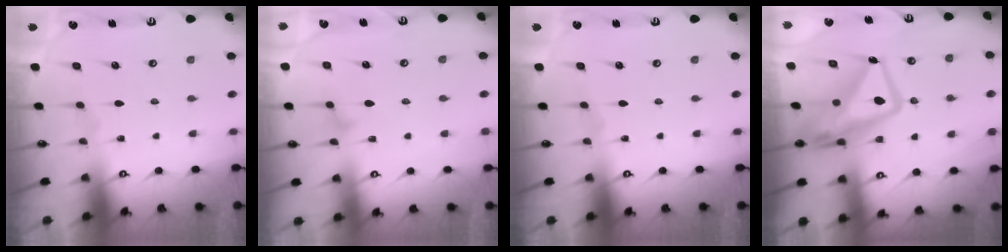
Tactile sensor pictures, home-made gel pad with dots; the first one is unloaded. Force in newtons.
{"total": 7.1, "press": 7.1, "slide": 0.3}
{"total": 0.0}
{"total": 15.0, "press": 14.9, "slide": 1.9}